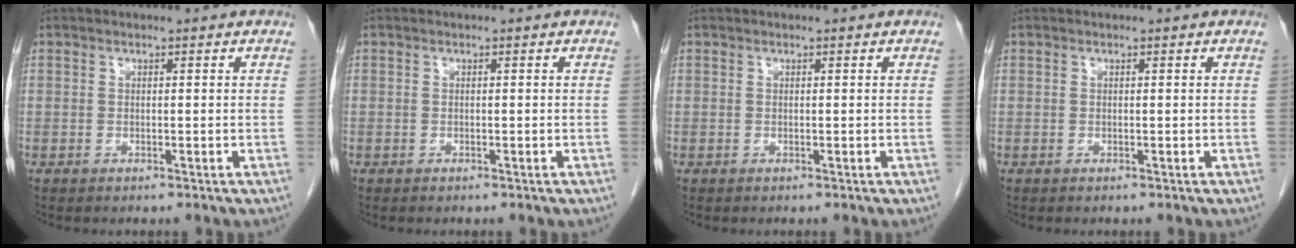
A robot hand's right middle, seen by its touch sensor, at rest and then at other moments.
{"total": 0.0}
{"total": 0.0}
{"total": 0.0}